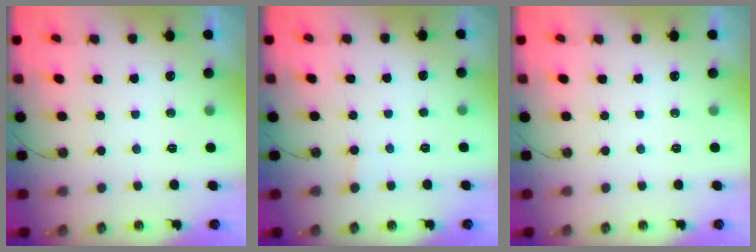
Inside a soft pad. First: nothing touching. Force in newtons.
{"total": 1.4, "press": 1.4, "slide": 0.1}
{"total": 0.0}